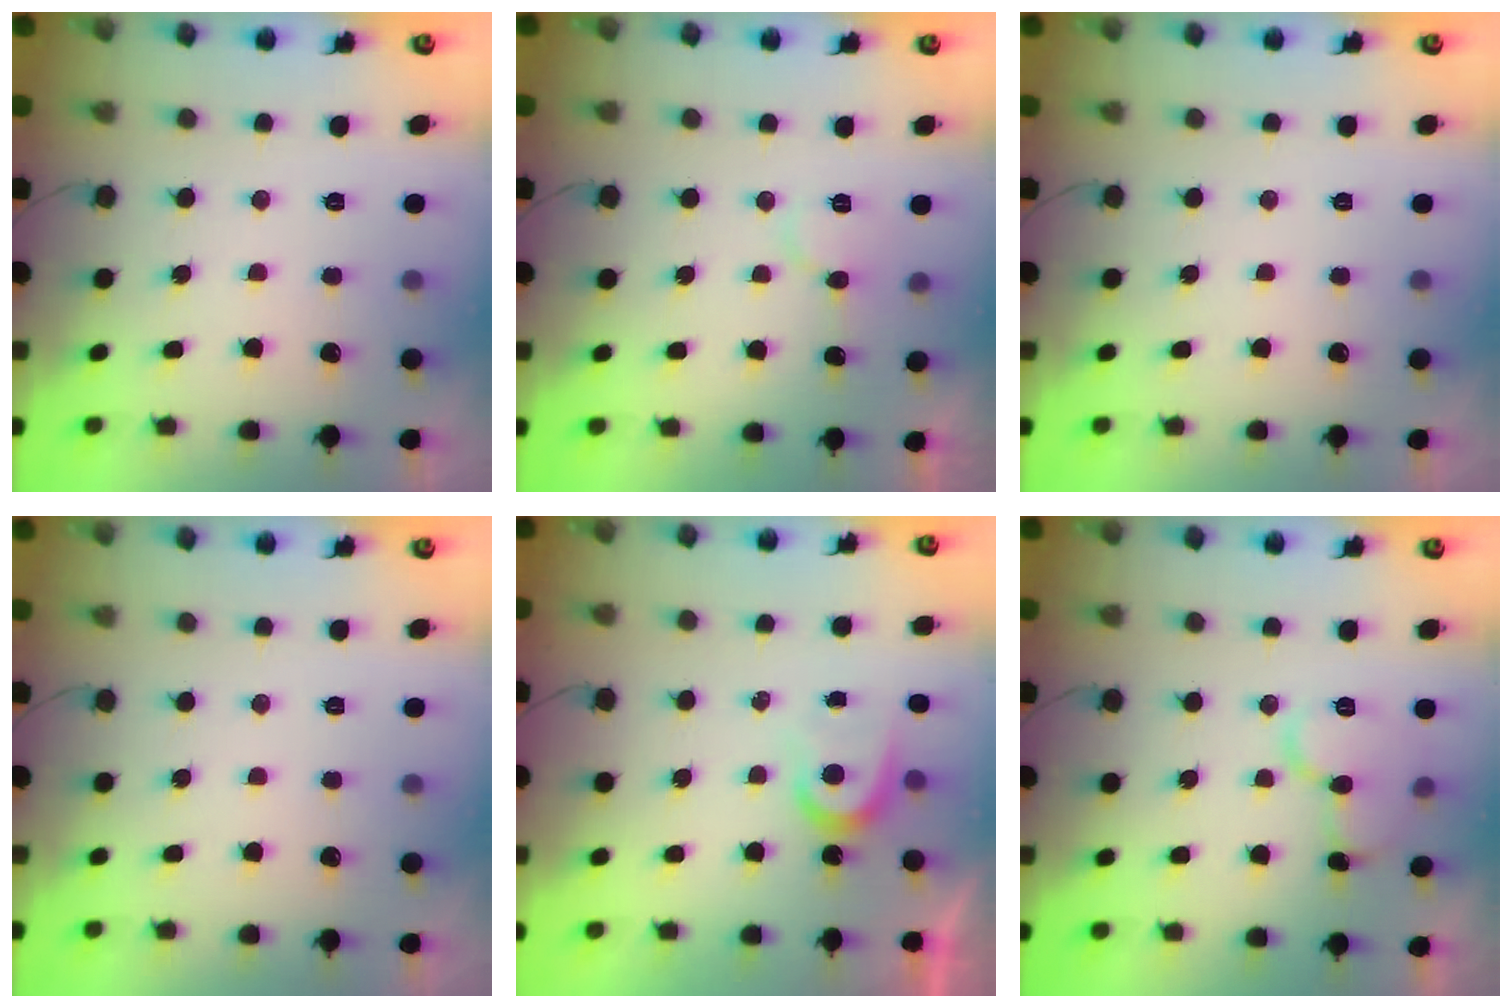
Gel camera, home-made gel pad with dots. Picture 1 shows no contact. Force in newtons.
{"total": 6.0, "press": 6.0, "slide": 0.3}
{"total": 0.0}
{"total": 0.0}
{"total": 4.1, "press": 4.1, "slide": 0.6}
{"total": 9.6, "press": 9.5, "slide": 1.2}